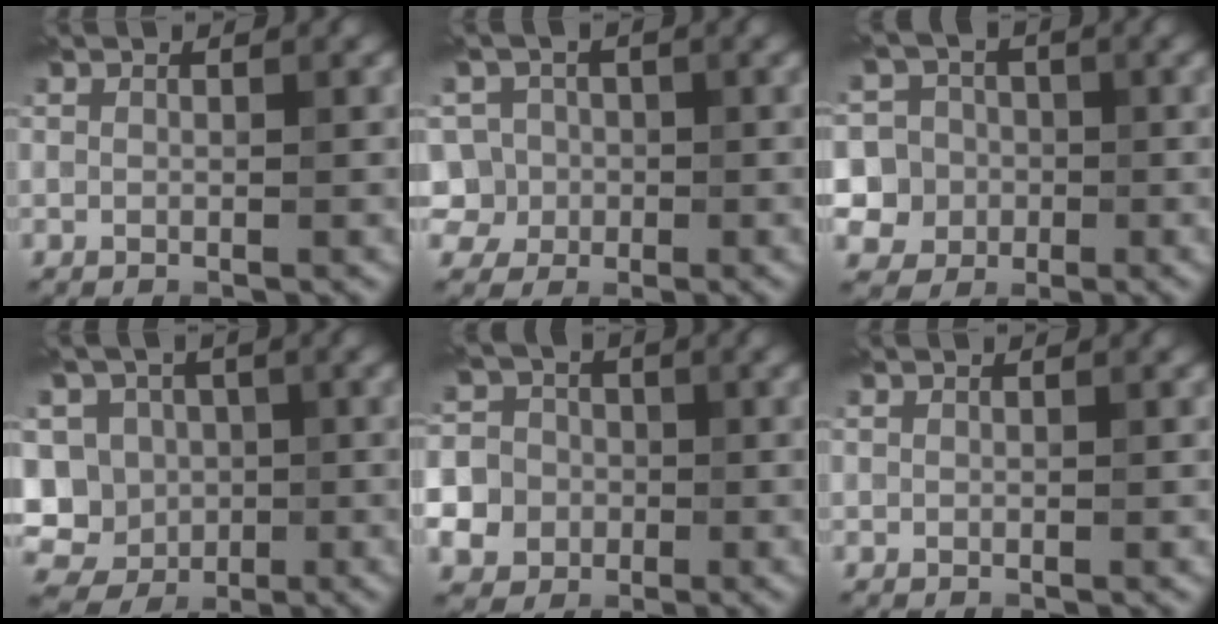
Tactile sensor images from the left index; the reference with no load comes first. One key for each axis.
{"total": 5.5, "fx": -0.9, "fy": 5.2, "fz": 1.5, "tx": -0.018, "ty": 0.023, "tz": -0.039}
{"total": 8.1, "fx": -0.8, "fy": 7.8, "fz": 2.0, "tx": -0.047, "ty": 0.019, "tz": -0.036}
{"total": 13.2, "fx": -2.0, "fy": 12.3, "fz": 4.3, "tx": -0.108, "ty": 0.013, "tz": -0.050}
{"total": 14.5, "fx": -4.1, "fy": 13.5, "fz": 3.6, "tx": -0.112, "ty": -0.014, "tz": -0.101}
{"total": 0.0}